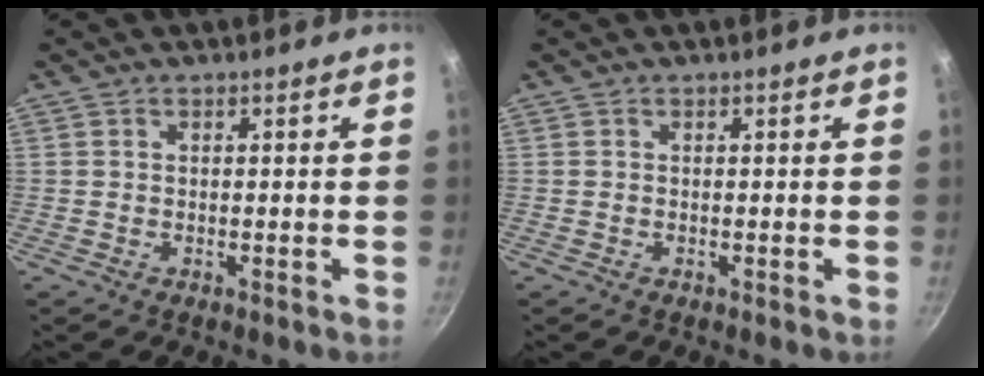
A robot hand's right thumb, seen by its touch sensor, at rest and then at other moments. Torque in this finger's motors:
{"motor_torque": [-0.20, -0.06, 0.28, 0.05, -0.02]}